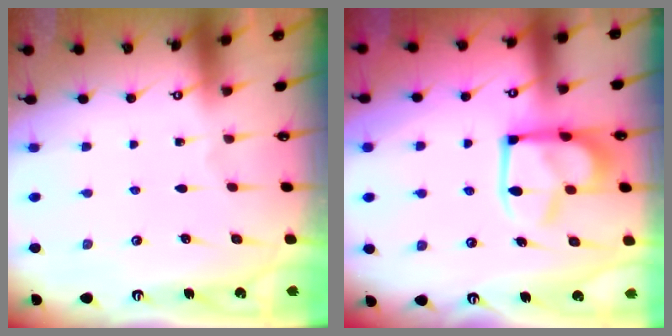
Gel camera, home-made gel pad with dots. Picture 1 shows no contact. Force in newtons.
{"total": 11.7, "press": 11.6, "slide": 1.6}